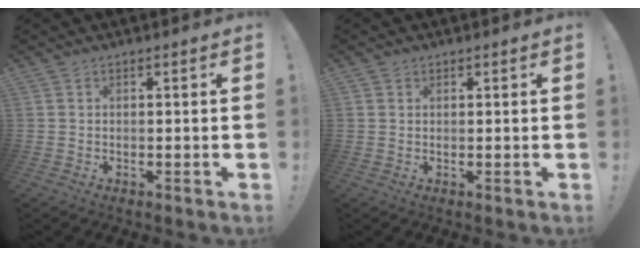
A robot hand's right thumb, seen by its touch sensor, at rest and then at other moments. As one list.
[{"total": 0.9, "force": [0.6, 0.7, 0.1], "torque": [0.007, -0.003, 0.010]}]